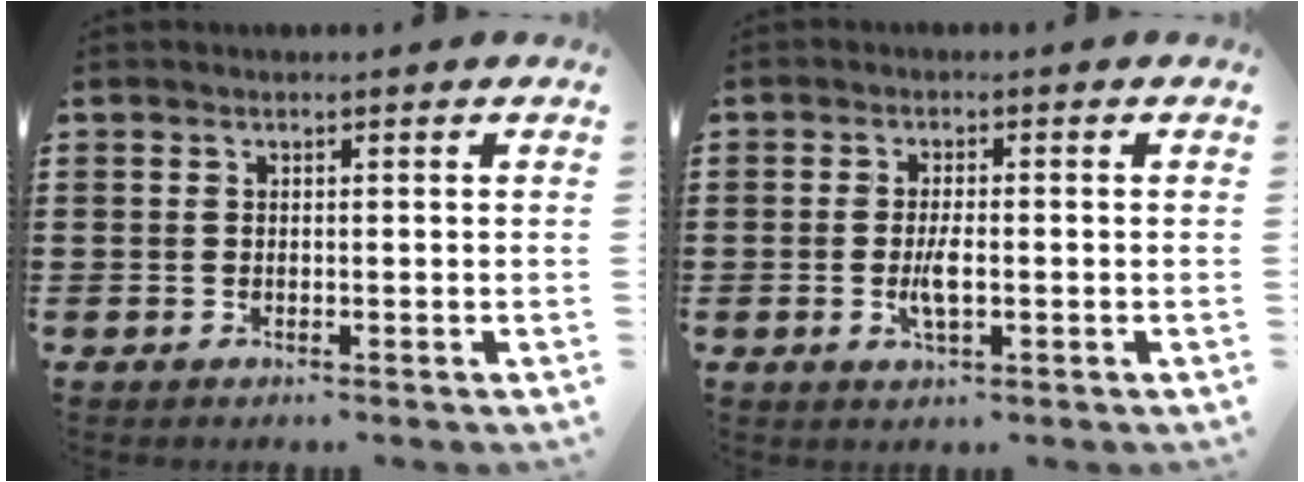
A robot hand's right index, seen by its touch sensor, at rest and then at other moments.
{"total": 3.7, "force": [-0.7, 1.1, 3.5], "torque": [-0.068, -0.002, -0.015]}